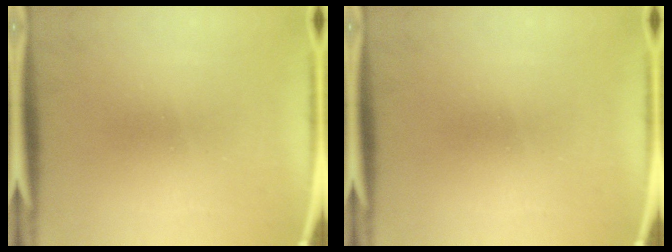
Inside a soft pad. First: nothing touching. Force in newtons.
{"total": 0.0}